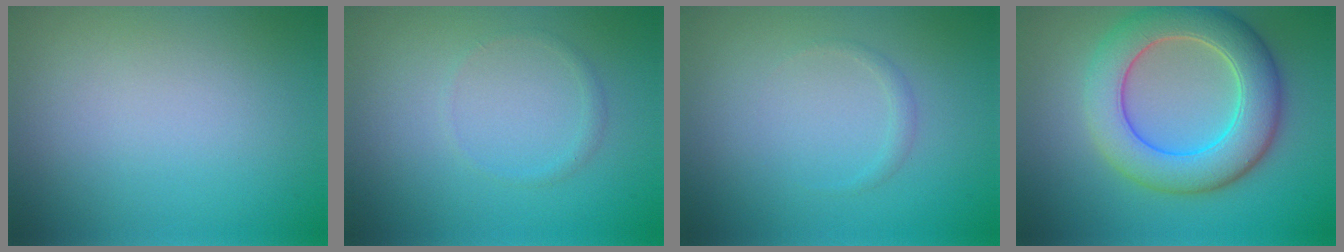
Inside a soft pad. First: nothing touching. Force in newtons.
{"total": 0.7, "press": 0.7, "slide": 0.0}
{"total": 0.8, "press": 0.8, "slide": 0.0}
{"total": 7.9, "press": 7.9, "slide": 0.6}